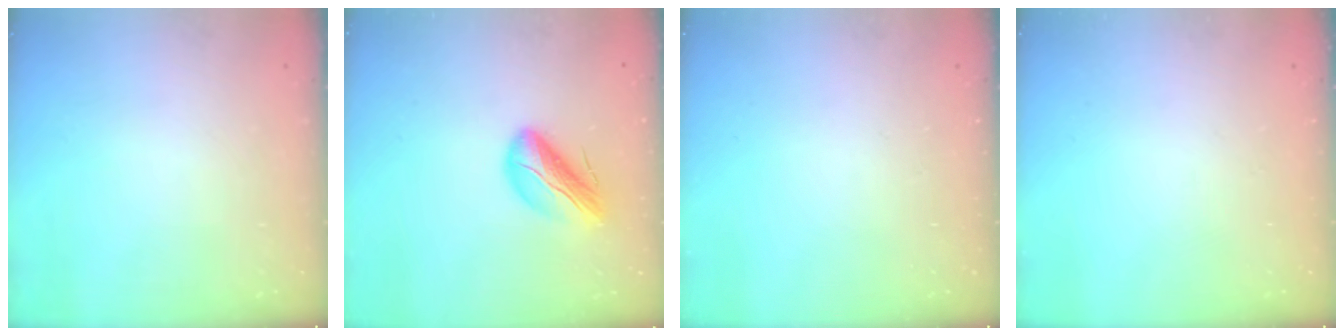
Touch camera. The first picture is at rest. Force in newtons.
{"total": 12.2, "press": 11.8, "slide": 3.1}
{"total": 0.0}
{"total": 0.0}